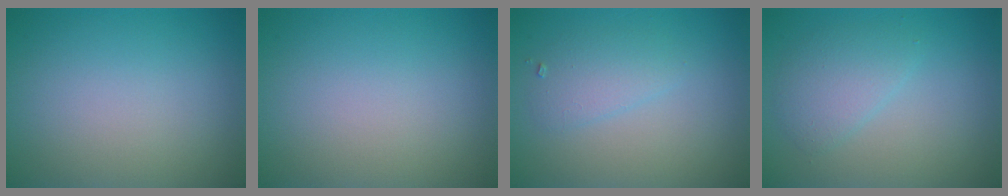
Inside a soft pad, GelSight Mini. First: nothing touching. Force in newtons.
{"total": 0.0}
{"total": 2.0, "press": 2.0, "slide": 0.1}
{"total": 2.6, "press": 2.6, "slide": 0.3}